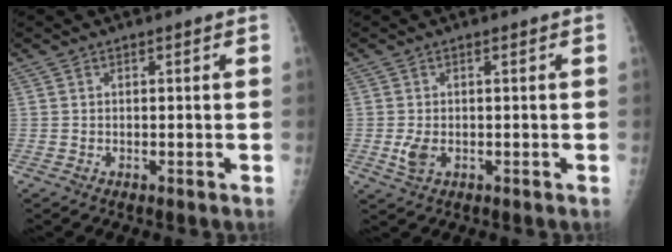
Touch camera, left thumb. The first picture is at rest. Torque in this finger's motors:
{"motor_torque": [0.47, 0.35, 0.35, 0.18, 0.01]}